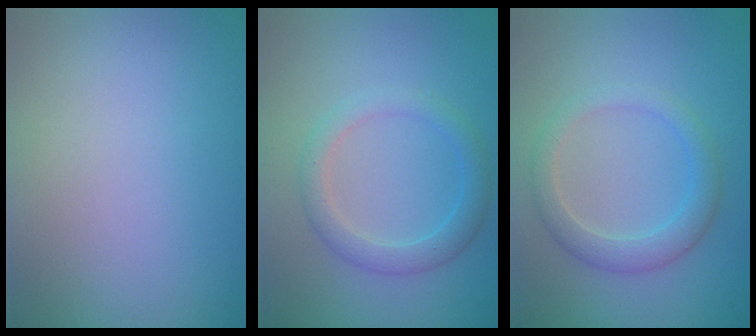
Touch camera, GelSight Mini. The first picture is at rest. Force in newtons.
{"total": 2.5, "press": 2.5, "slide": 0.1}
{"total": 2.7, "press": 2.7, "slide": 0.1}